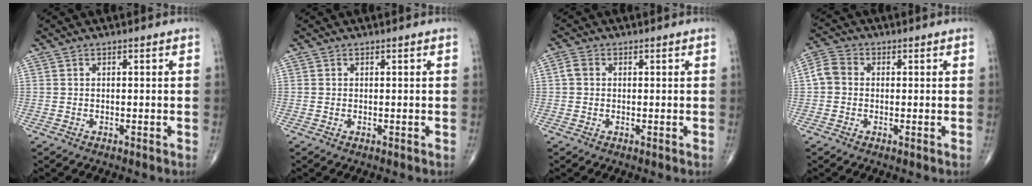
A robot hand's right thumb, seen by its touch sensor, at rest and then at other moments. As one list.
[{"total": 0.0}, {"total": 2.1, "force": [0.2, 1.7, 1.2], "torque": [-0.022, 0.008, 0.002]}, {"total": 4.5, "force": [-0.1, 3.8, 2.3], "torque": [-0.042, 0.014, -0.009]}]